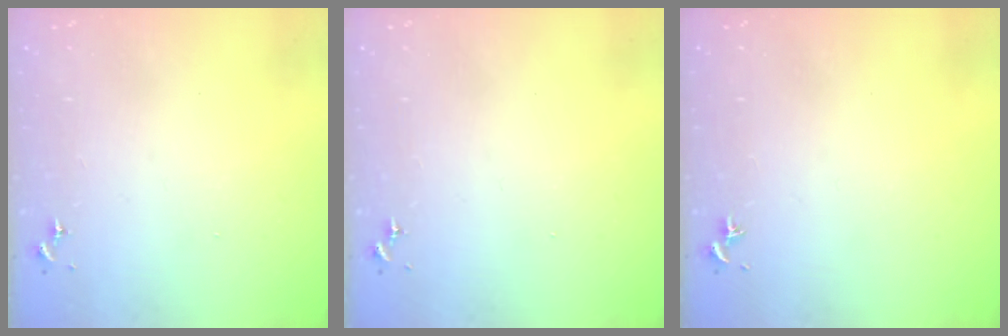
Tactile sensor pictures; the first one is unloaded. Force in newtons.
{"total": 0.0}
{"total": 0.0}